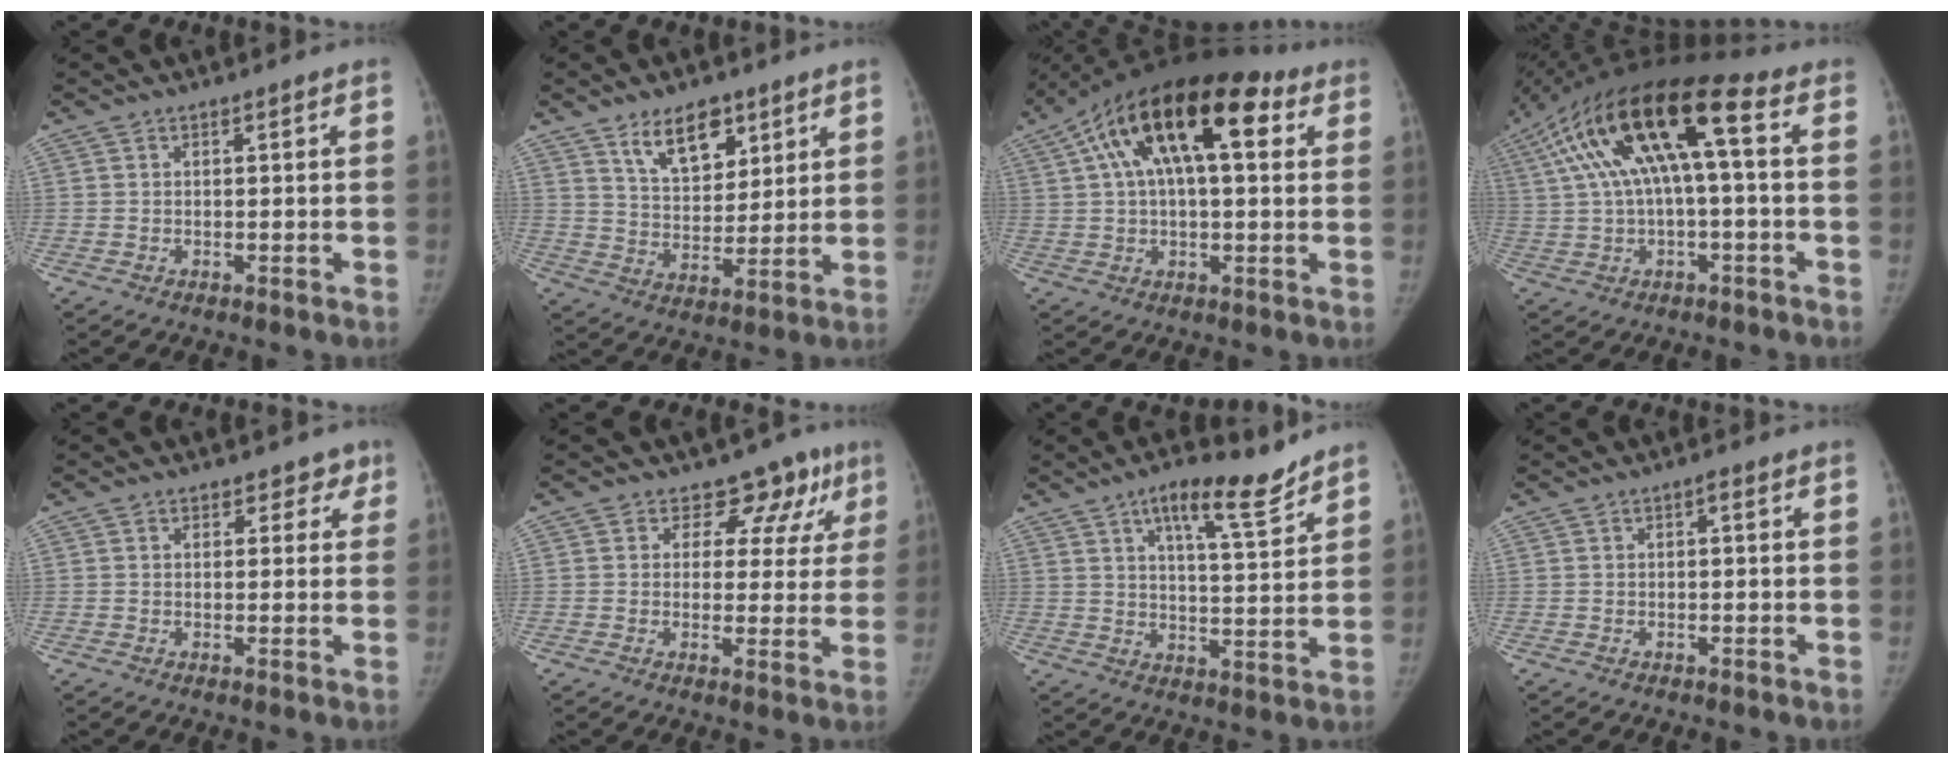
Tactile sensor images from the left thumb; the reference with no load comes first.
{"total": 10.7, "force": [6.4, 5.9, 6.2], "torque": [-0.068, -0.042, 0.116]}
{"total": 20.8, "force": [7.0, 9.5, 17.1], "torque": [-0.282, 0.037, 0.104]}
{"total": 18.4, "force": [3.7, 6.2, 16.9], "torque": [-0.336, 0.051, 0.057]}
{"total": 3.0, "force": [1.7, 2.4, 0.5], "torque": [0.032, -0.005, 0.013]}
{"total": 9.1, "force": [5.5, 6.7, 2.7], "torque": [0.022, -0.017, 0.049]}
{"total": 10.5, "force": [7.3, 2.7, 7.1], "torque": [-0.096, -0.042, 0.116]}
{"total": 0.8, "force": [0.0, 0.4, 0.7], "torque": [-0.004, 0.004, -0.005]}